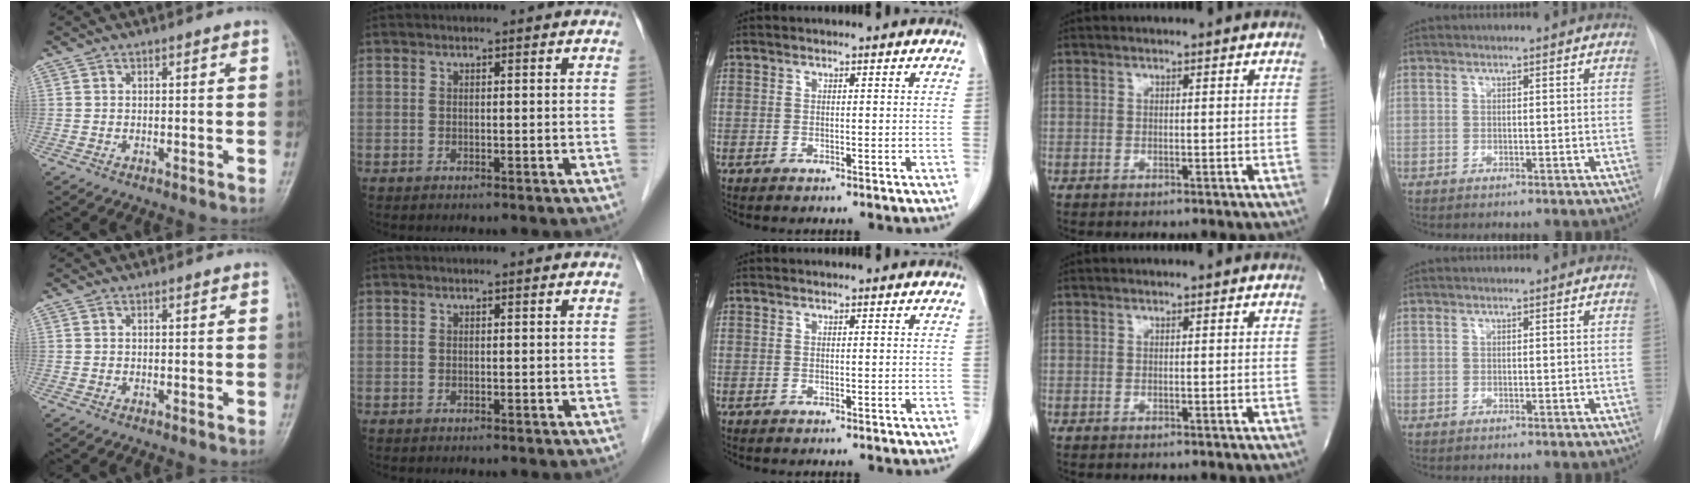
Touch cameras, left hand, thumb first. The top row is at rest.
{}